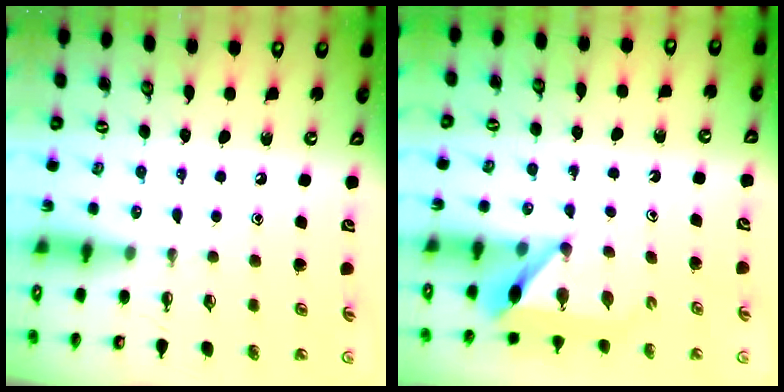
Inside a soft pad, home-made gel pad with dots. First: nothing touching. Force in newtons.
{"total": 6.0, "press": 6.0, "slide": 0.5}